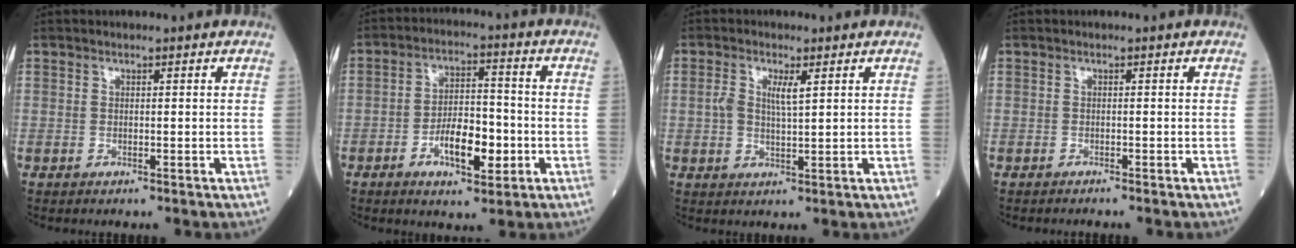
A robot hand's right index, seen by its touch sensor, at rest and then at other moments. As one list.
[{"total": 8.5, "force": [-2.9, 3.3, 7.2], "torque": [-0.129, 0.007, -0.048]}, {"total": 3.9, "force": [1.1, 1.1, 3.6], "torque": [-0.072, 0.005, 0.021]}, {"total": 1.2, "force": [-1.1, -0.1, 0.4], "torque": [-0.007, 0.001, -0.014]}]